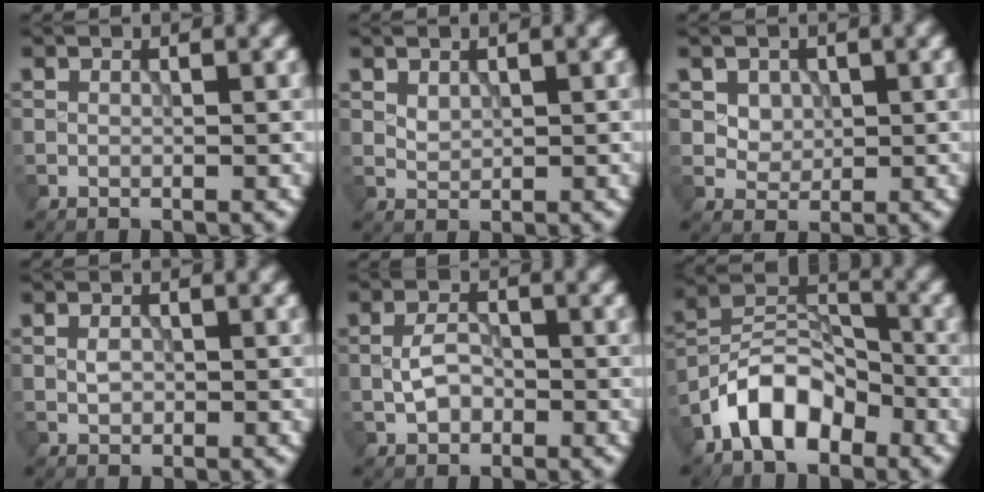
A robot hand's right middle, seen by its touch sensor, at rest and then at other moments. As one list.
[{"total": 1.1, "force": [0.6, 0.7, 0.6], "torque": [-0.014, -0.002, 0.016]}, {"total": 2.8, "force": [1.2, 2.1, 1.3], "torque": [-0.034, -0.007, 0.045]}, {"total": 1.2, "force": [0.0, 0.9, 0.8], "torque": [-0.015, 0.000, 0.000]}, {"total": 2.7, "force": [-0.6, 1.8, 1.9], "torque": [-0.040, 0.002, -0.012]}, {"total": 7.4, "force": [-4.3, 4.1, 4.3], "torque": [-0.070, 0.012, -0.091]}]